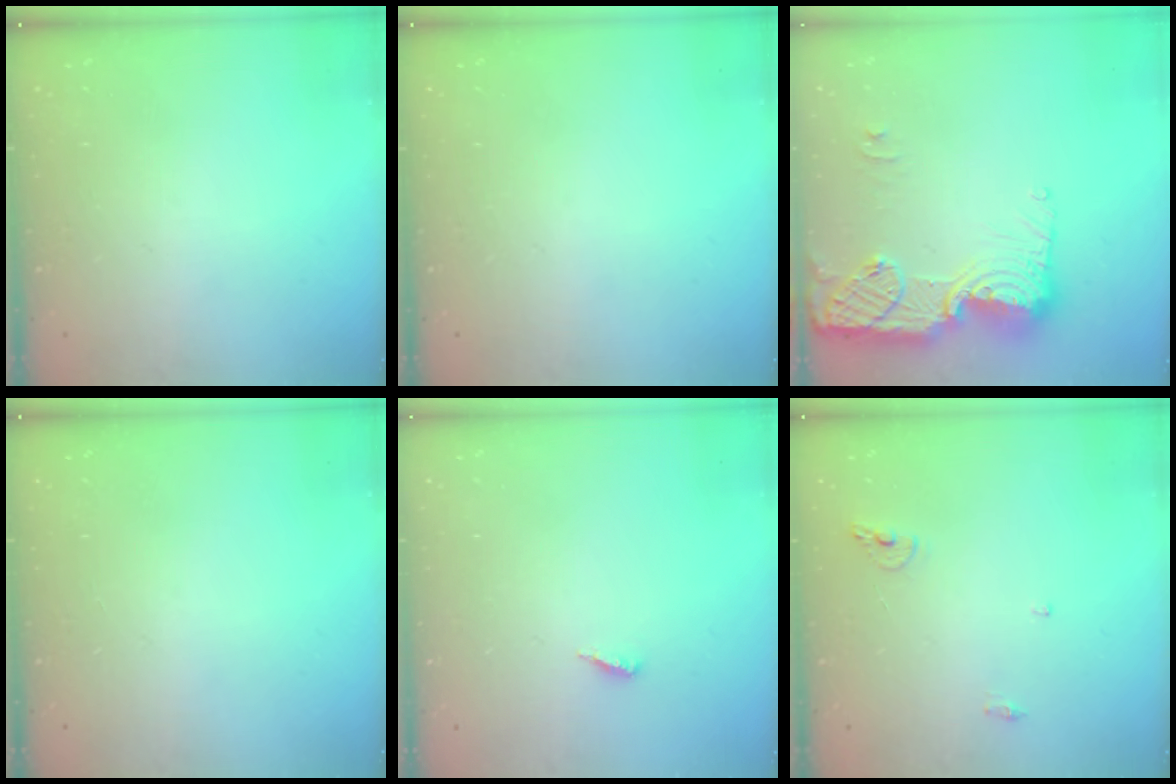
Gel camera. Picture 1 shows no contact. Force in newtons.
{"total": 0.0}
{"total": 16.5, "press": 16.5, "slide": 1.1}
{"total": 0.0}
{"total": 3.9, "press": 3.9, "slide": 0.3}
{"total": 6.6, "press": 6.6, "slide": 0.7}